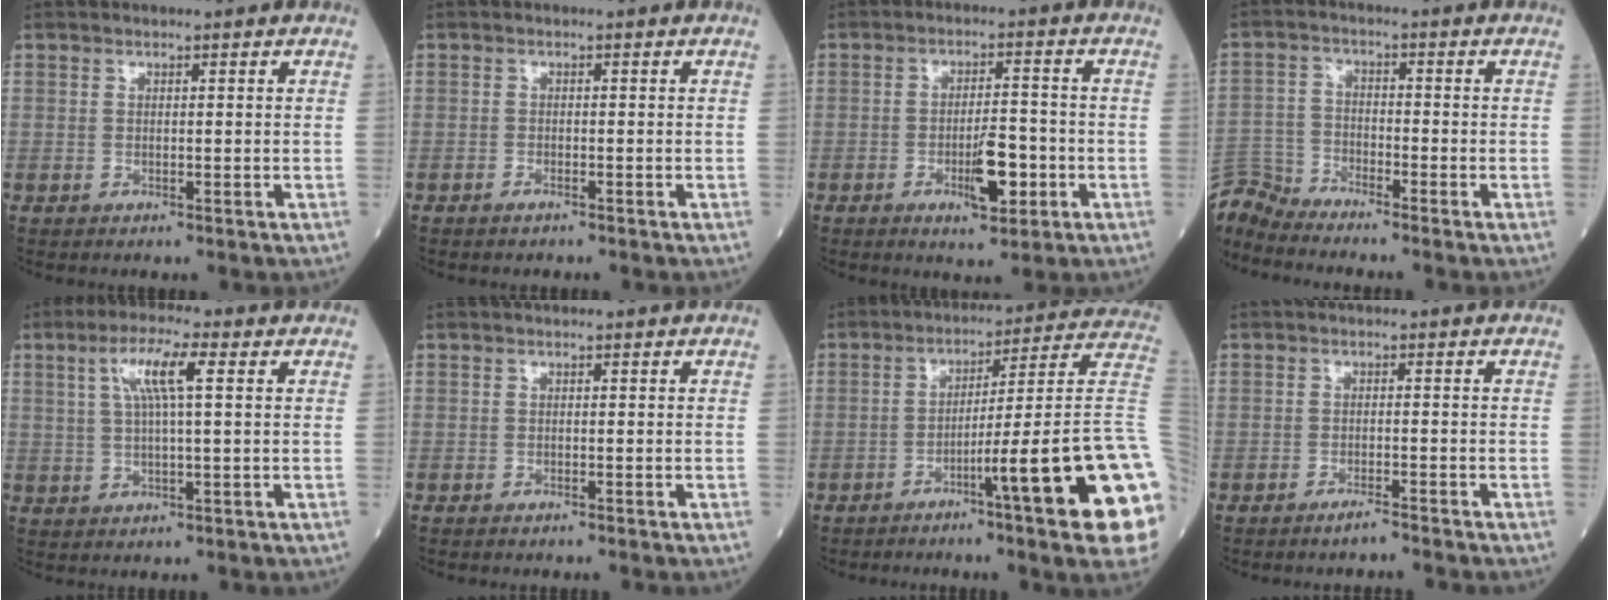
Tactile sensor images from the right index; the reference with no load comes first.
{"total": 0.6, "force": [-0.6, 0.1, 0.2], "torque": [-0.009, 0.000, -0.007]}
{"total": 6.2, "force": [-2.2, 1.6, 5.6], "torque": [-0.094, -0.002, -0.030]}
{"total": 5.9, "force": [-5.7, -1.1, -1.0], "torque": [0.009, -0.003, -0.113]}
{"total": 6.4, "force": [2.0, 0.4, 6.1], "torque": [-0.120, 0.012, 0.040]}
{"total": 1.0, "force": [-0.9, 0.0, 0.5], "torque": [-0.008, 0.001, -0.010]}
{"total": 20.2, "force": [-6.3, -1.0, 19.2], "torque": [-0.177, 0.010, -0.092]}
{"total": 1.9, "force": [-1.8, -0.3, 0.6], "torque": [-0.016, -0.002, -0.028]}